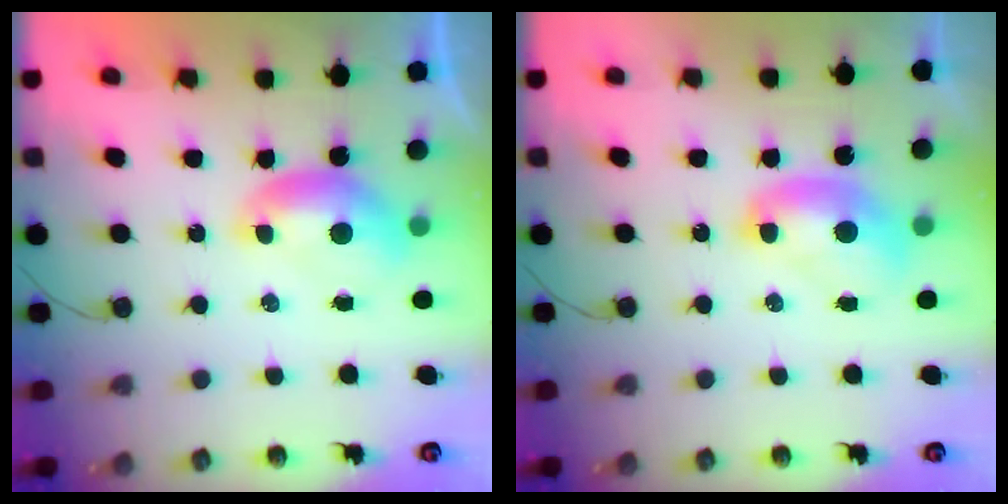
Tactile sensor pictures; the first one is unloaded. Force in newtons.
{"total": 2.1, "press": 2.1, "slide": 0.2}